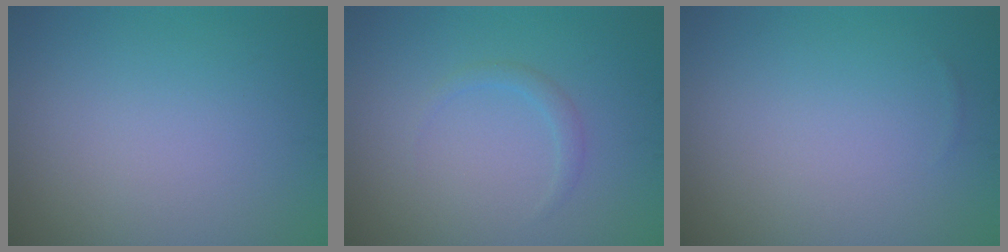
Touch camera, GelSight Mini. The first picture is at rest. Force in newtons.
{"total": 1.1, "press": 1.1, "slide": 0.1}
{"total": 0.0}